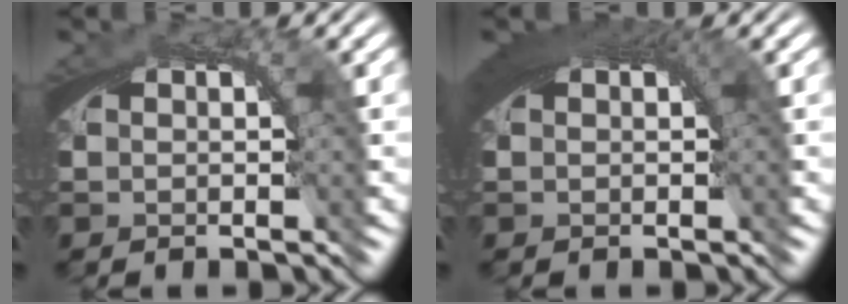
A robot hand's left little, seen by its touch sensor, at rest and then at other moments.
{"total": 3.7, "force": [1.0, 1.9, 3.0], "torque": [-0.048, -0.005, 0.017]}